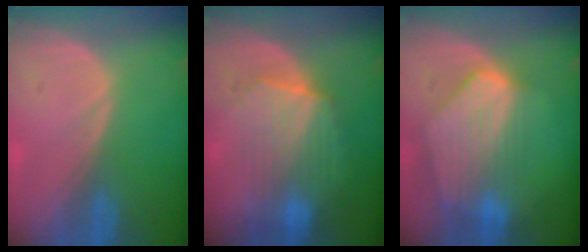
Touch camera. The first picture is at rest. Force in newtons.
{"total": 7.0, "press": 6.9, "slide": 1.2}
{"total": 8.8, "press": 7.8, "slide": 4.0}